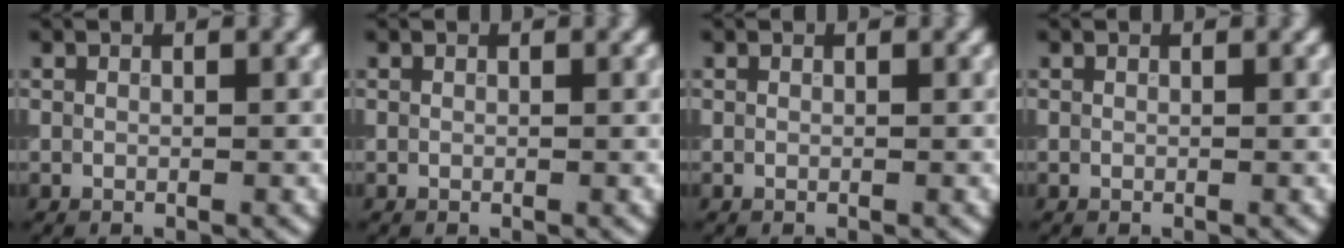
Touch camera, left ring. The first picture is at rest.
{"total": 0.0}
{"total": 0.0}
{"total": 0.0}